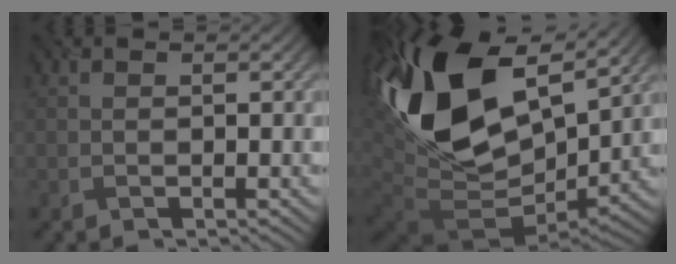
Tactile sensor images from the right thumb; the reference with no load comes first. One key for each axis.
{"total": 19.1, "fx": 7.1, "fy": 11.1, "fz": 13.8, "tx": -0.309, "ty": 0.007, "tz": 0.132}